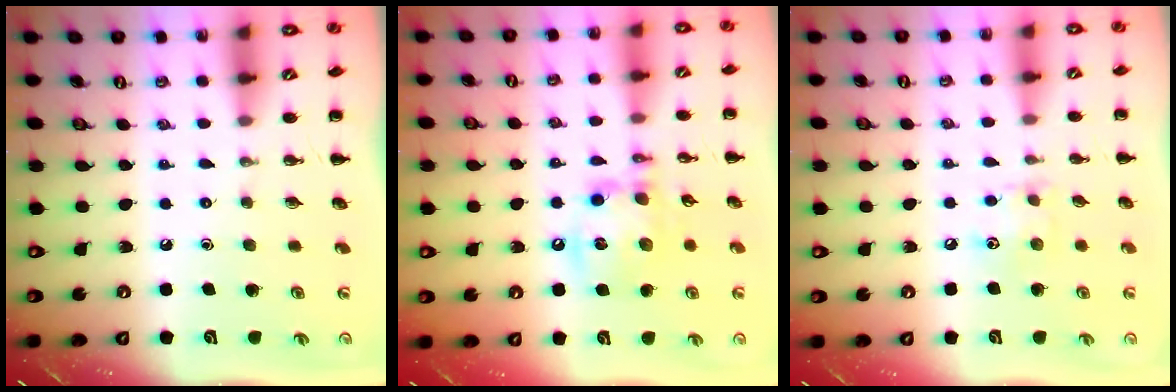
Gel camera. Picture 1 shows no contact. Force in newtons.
{"total": 13.5, "press": 13.3, "slide": 2.1}
{"total": 6.6, "press": 6.6, "slide": 1.1}